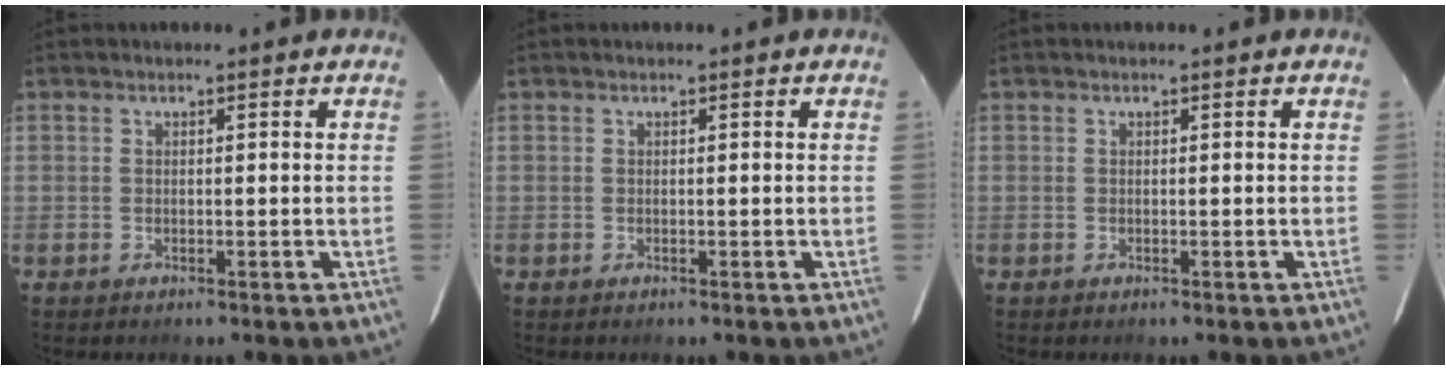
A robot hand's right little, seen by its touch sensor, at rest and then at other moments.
{"total": 0.0}
{"total": 0.0}